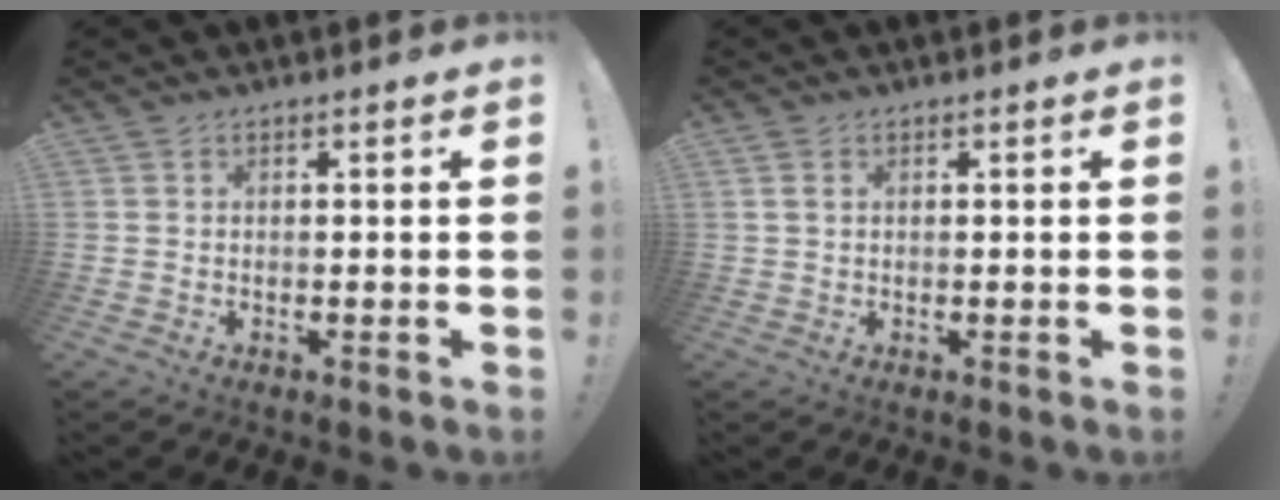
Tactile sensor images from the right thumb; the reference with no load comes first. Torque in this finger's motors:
{"motor_torque": [0.04, -0.02, 0.05, -0.01, 0.05]}